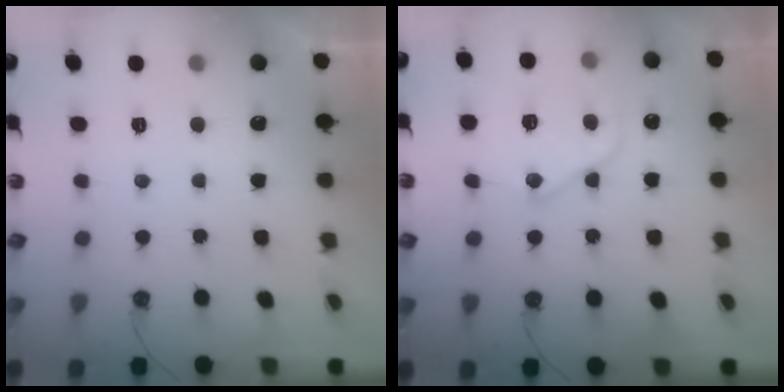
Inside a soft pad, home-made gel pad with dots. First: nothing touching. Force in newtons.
{"total": 16.0, "press": 15.9, "slide": 1.7}